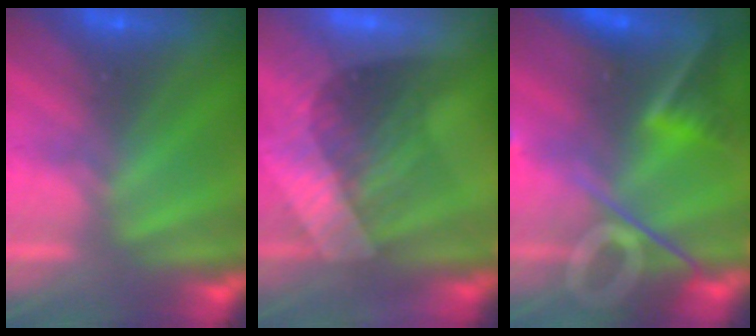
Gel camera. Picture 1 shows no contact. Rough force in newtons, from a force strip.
{"total": 3.2}
{"total": 10.8}